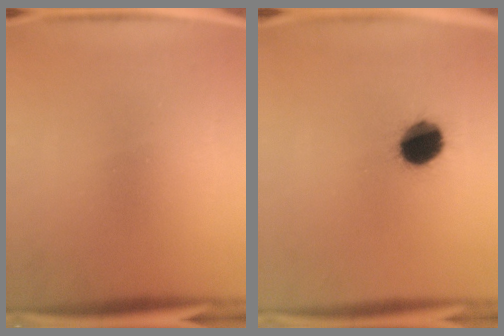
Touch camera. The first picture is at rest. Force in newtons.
{"total": 10.8}